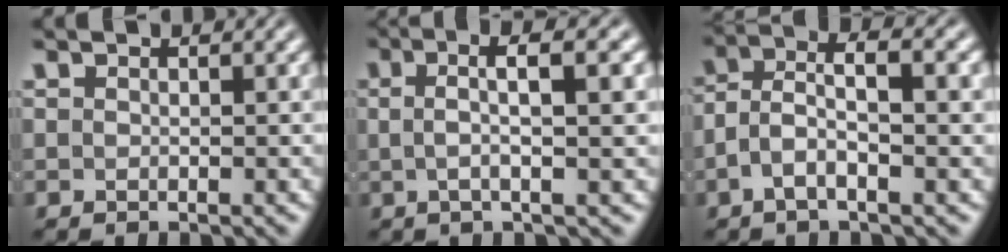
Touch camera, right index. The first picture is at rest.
{"total": 4.1, "force": [1.1, 0.1, 3.9], "torque": [-0.055, 0.013, 0.013]}
{"total": 3.6, "force": [-0.1, 1.5, 3.3], "torque": [-0.066, -0.013, 0.001]}